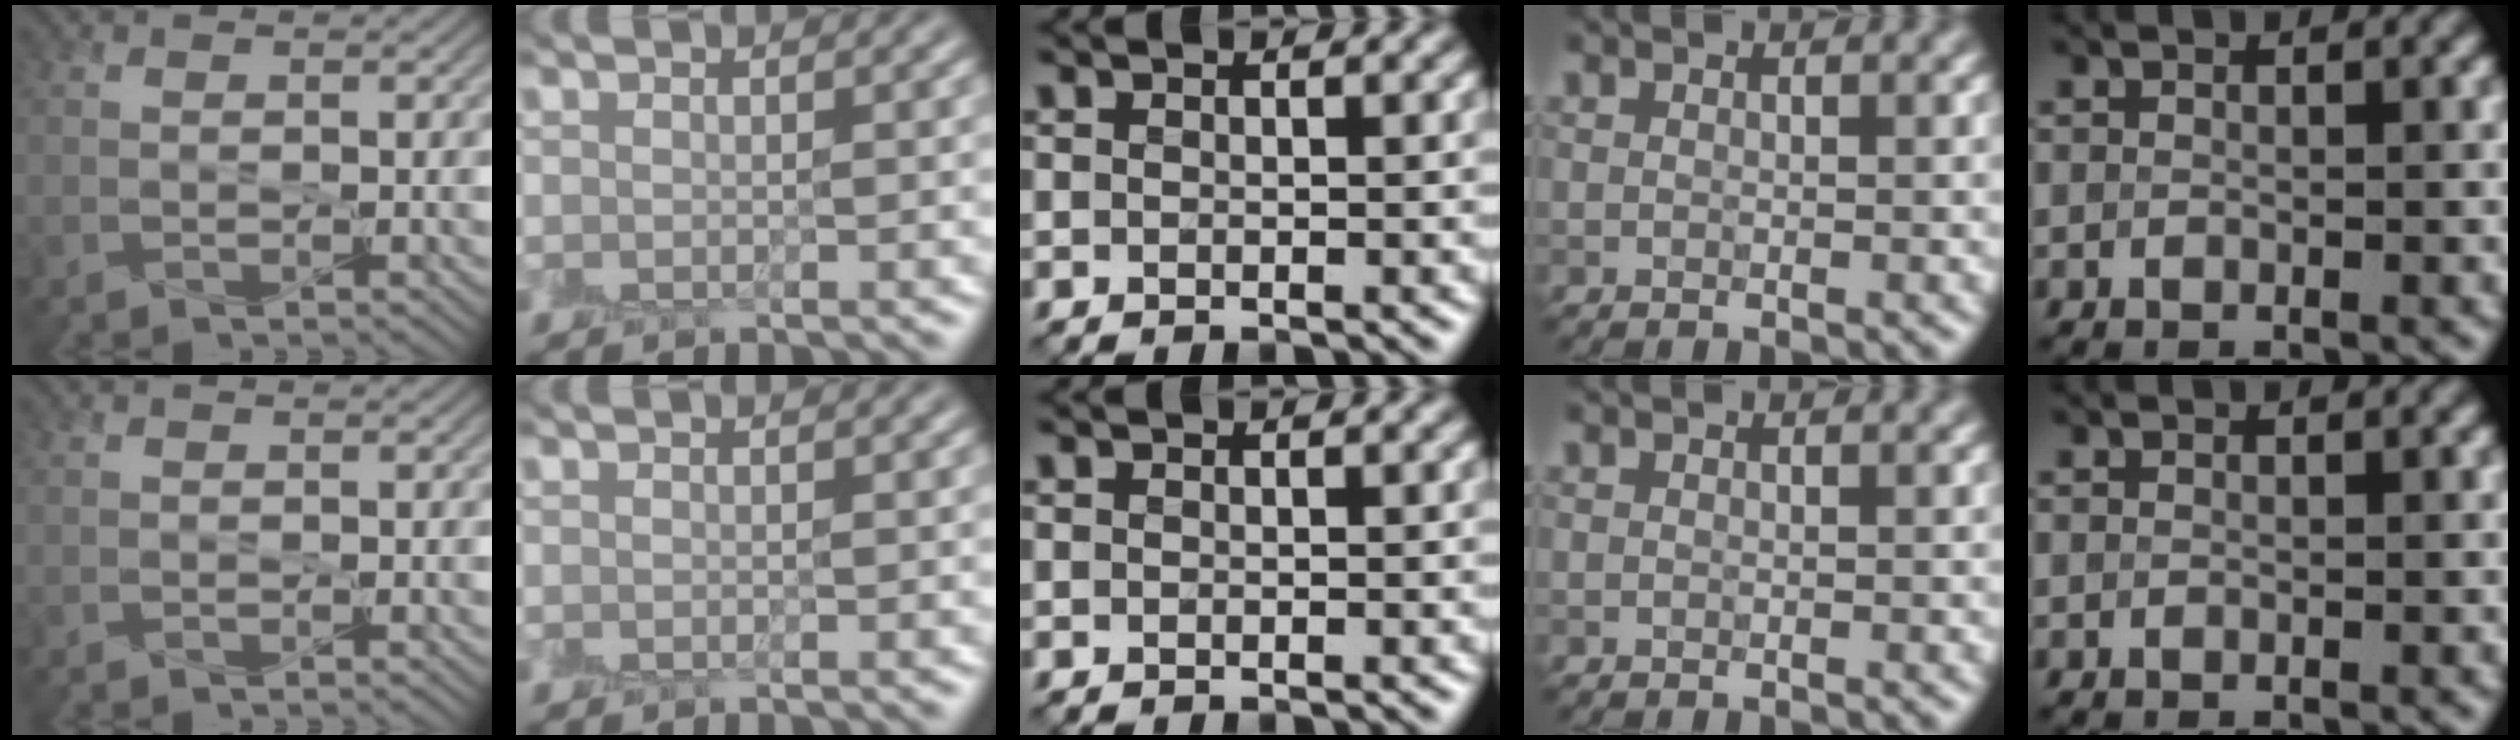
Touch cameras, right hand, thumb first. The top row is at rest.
{}